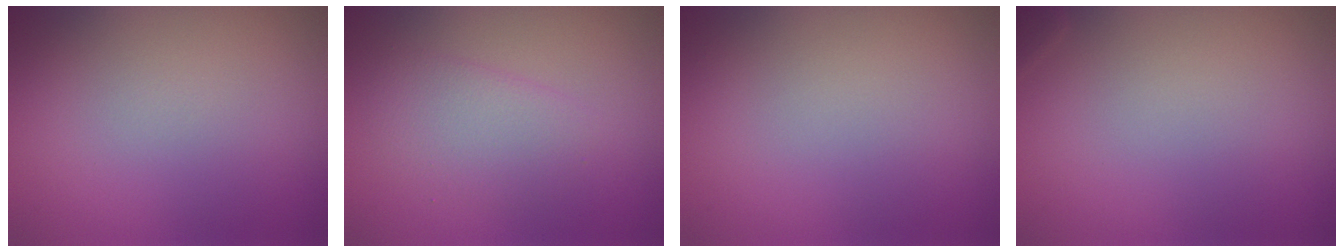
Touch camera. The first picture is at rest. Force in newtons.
{"total": 2.6, "press": 2.6, "slide": 0.0}
{"total": 0.0}
{"total": 0.6, "press": 0.6, "slide": 0.0}